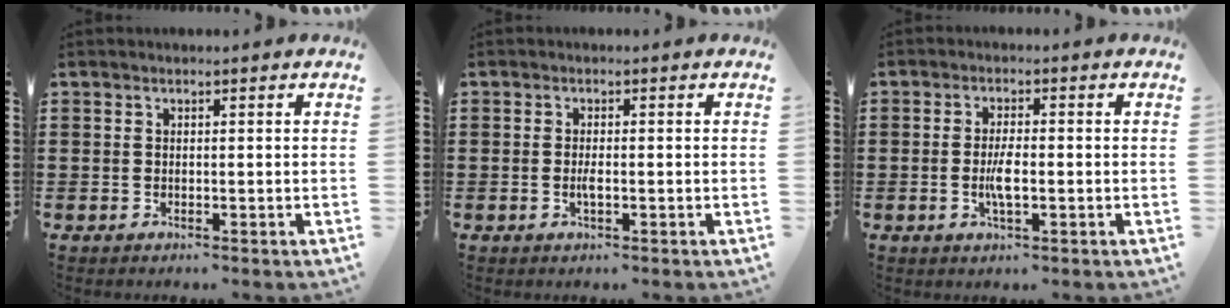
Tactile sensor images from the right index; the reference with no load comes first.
{"total": 1.5, "force": [-0.4, 0.4, 1.4], "torque": [-0.027, 0.000, -0.006]}
{"total": 3.7, "force": [-0.7, 1.0, 3.5], "torque": [-0.082, -0.007, -0.020]}